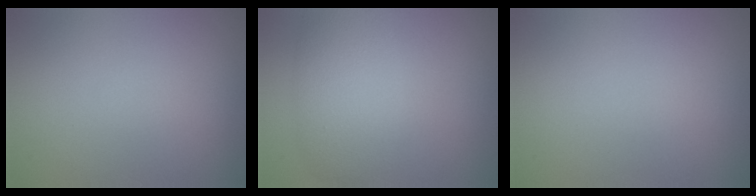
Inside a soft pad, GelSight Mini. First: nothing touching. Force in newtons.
{"total": 5.4, "press": 5.4, "slide": 0.5}
{"total": 0.0}